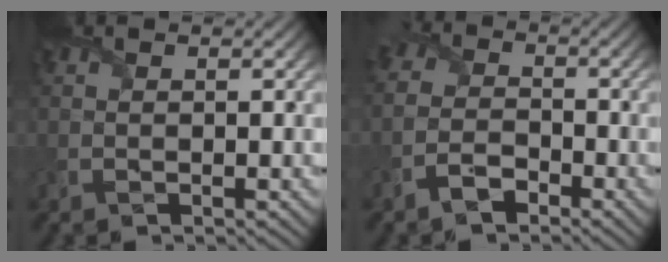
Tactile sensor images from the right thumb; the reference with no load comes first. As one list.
[{"total": 4.1, "force": [-2.6, 2.6, 1.8], "torque": [-0.035, -0.004, -0.067]}]